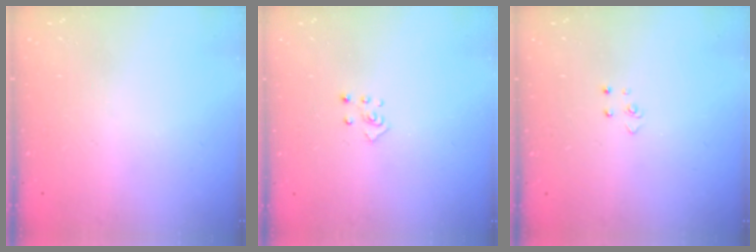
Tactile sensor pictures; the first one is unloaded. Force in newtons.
{"total": 3.4, "press": 3.4, "slide": 0.3}
{"total": 2.8, "press": 2.8, "slide": 0.3}